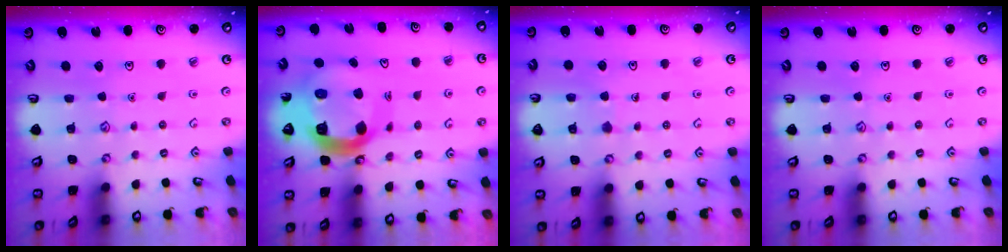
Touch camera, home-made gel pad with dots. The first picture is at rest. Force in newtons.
{"total": 16.4, "press": 16.3, "slide": 1.8}
{"total": 4.7, "press": 4.7, "slide": 0.3}
{"total": 0.0}